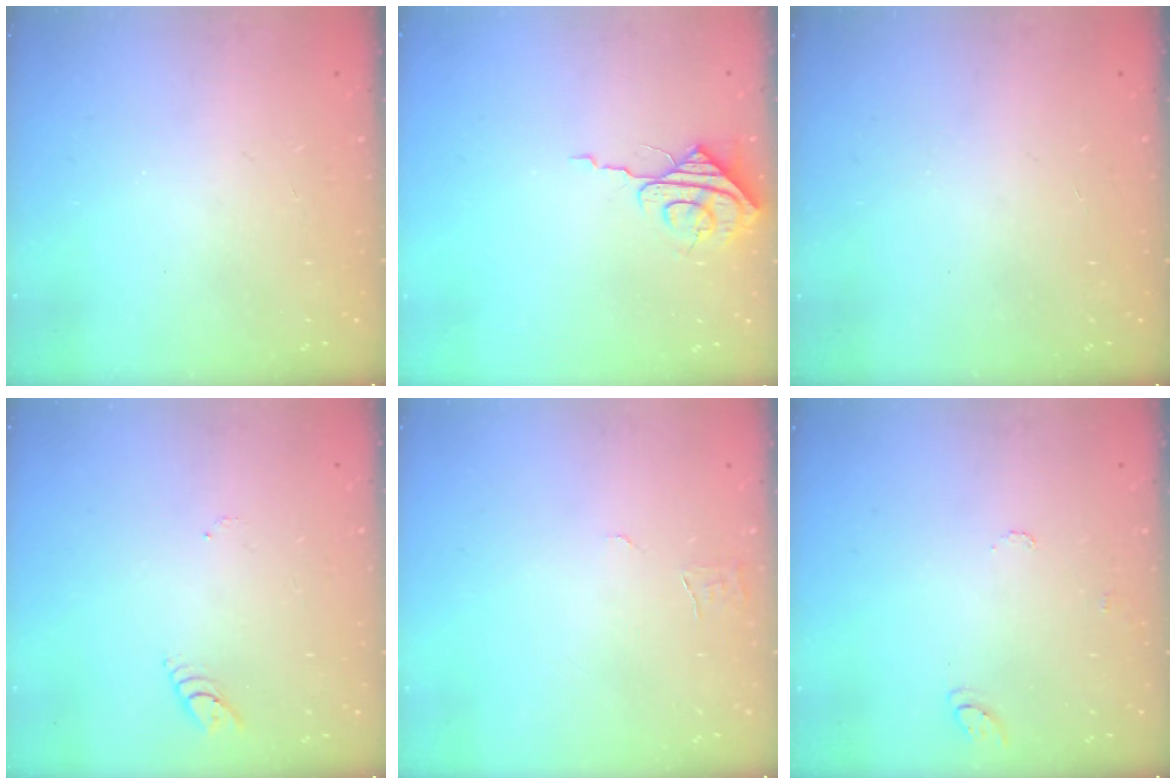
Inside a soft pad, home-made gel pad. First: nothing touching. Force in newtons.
{"total": 7.8, "press": 7.8, "slide": 0.8}
{"total": 0.0}
{"total": 2.6, "press": 2.6, "slide": 0.3}
{"total": 3.9, "press": 3.9, "slide": 0.3}
{"total": 6.3, "press": 6.3, "slide": 0.5}